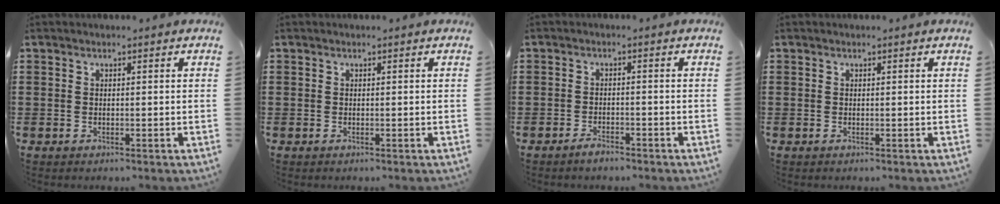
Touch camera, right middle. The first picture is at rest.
{"total": 0.0}
{"total": 1.8, "force": [-1.6, 0.4, 0.7], "torque": [-0.015, 0.000, -0.031]}
{"total": 0.0}